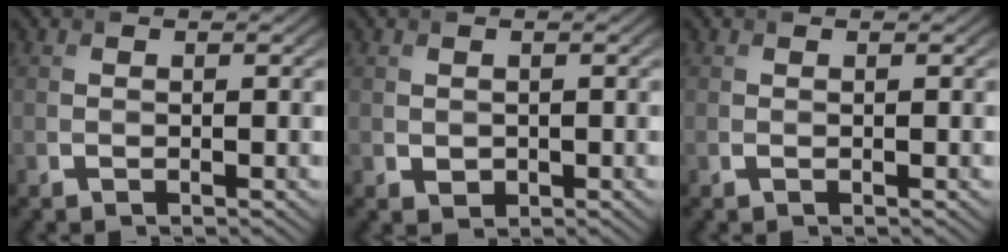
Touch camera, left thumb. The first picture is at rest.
{"total": 1.0, "force": [0.1, 0.9, 0.4], "torque": [-0.012, -0.006, 0.007]}
{"total": 0.0}